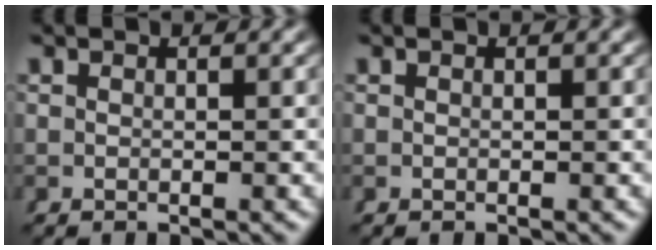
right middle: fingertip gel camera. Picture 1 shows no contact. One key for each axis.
{"total": 0.0}